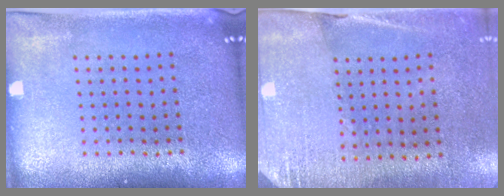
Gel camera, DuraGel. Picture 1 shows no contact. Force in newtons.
{"total": 2.6, "press": 2.4, "slide": 1.0}